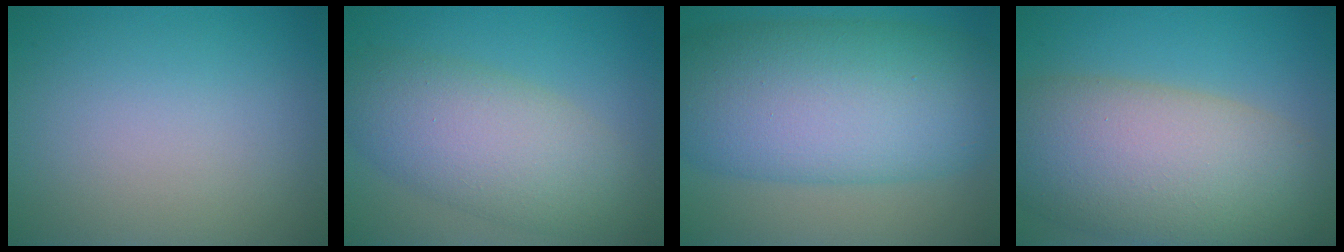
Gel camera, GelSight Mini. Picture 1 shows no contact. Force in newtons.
{"total": 7.0, "press": 7.0, "slide": 0.3}
{"total": 13.1, "press": 13.1, "slide": 0.1}
{"total": 12.3, "press": 12.2, "slide": 0.6}